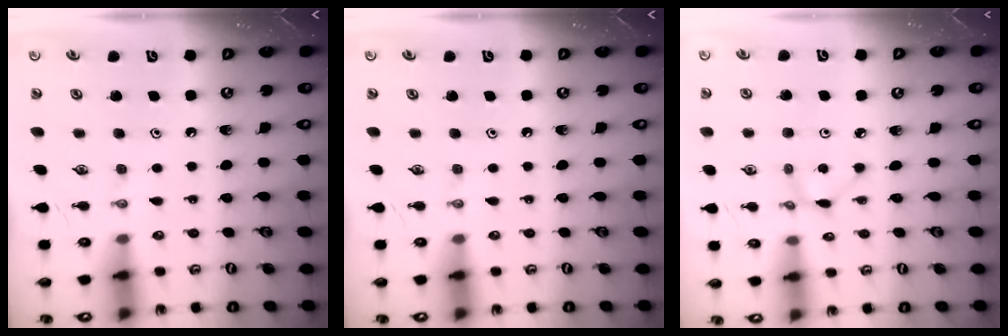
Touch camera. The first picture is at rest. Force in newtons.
{"total": 0.0}
{"total": 3.0, "press": 3.0, "slide": 0.3}